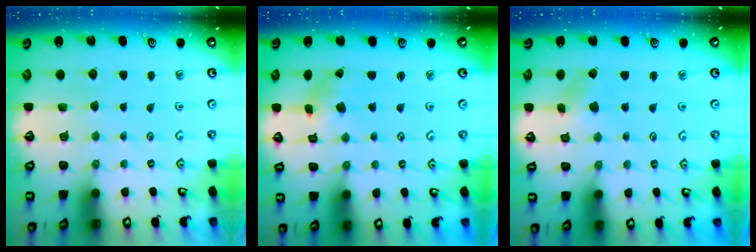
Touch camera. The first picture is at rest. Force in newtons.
{"total": 2.7, "press": 2.3, "slide": 1.3}
{"total": 1.3, "press": 1.3, "slide": 0.2}